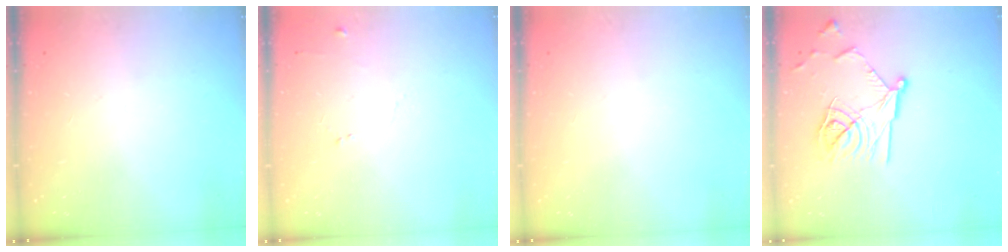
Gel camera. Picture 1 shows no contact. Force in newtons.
{"total": 5.4, "press": 5.3, "slide": 0.9}
{"total": 0.0}
{"total": 16.1, "press": 16.1, "slide": 0.6}